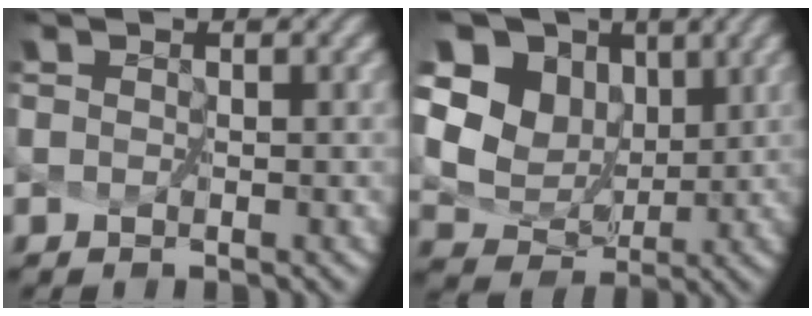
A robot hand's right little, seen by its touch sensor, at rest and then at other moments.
{"total": 10.1, "force": [4.5, 7.8, 4.5], "torque": [-0.140, 0.031, 0.089]}